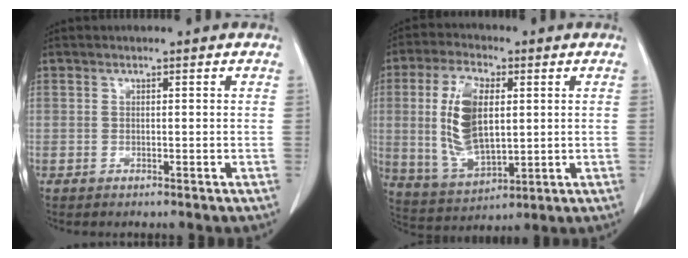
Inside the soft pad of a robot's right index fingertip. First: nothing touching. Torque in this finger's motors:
{"motor_torque": [0.59, 0.04, 0.36, 0.21]}